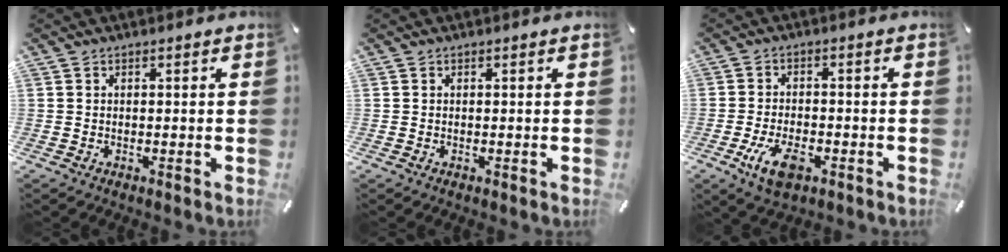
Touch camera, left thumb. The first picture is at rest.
{"total": 0.0}
{"total": 7.8, "force": [-3.3, 4.1, 5.7], "torque": [-0.118, 0.002, -0.061]}